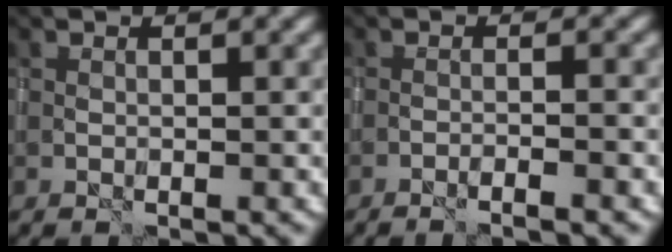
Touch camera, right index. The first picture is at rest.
{"total": 2.4, "force": [-1.7, 0.2, 1.6], "torque": [-0.023, 0.011, -0.038]}